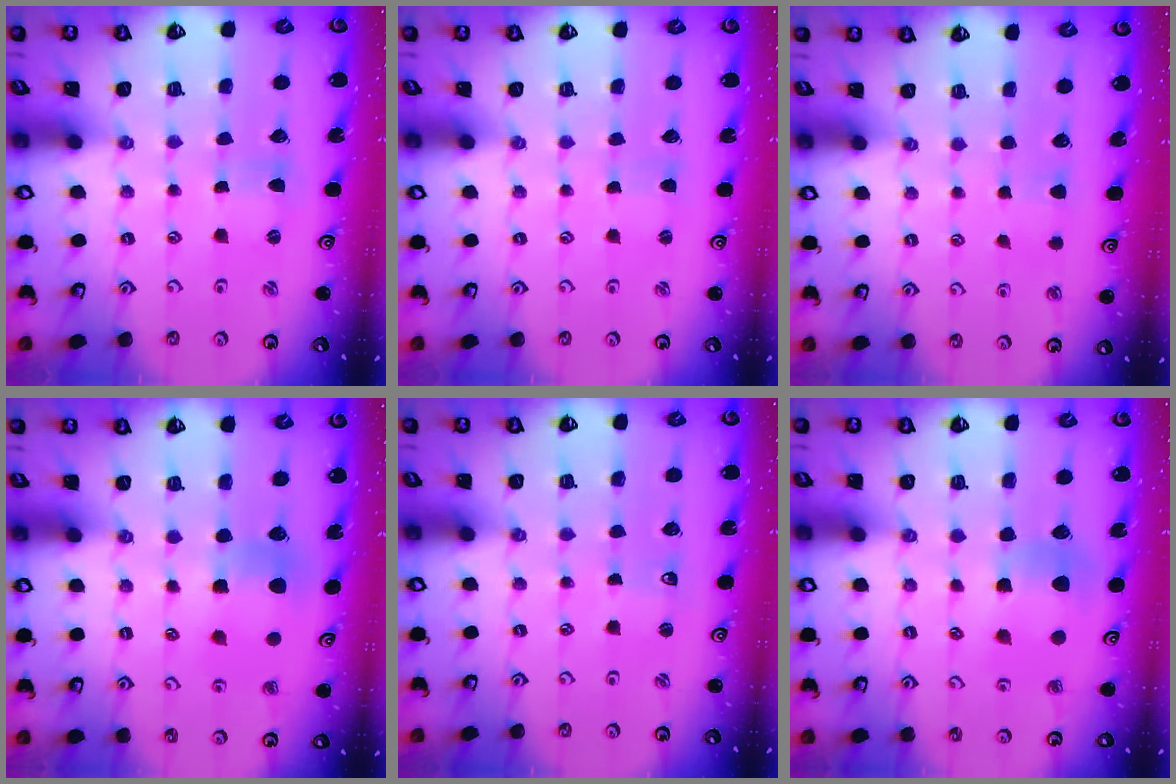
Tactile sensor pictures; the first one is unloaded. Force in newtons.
{"total": 1.7, "press": 1.6, "slide": 0.3}
{"total": 3.6, "press": 3.6, "slide": 0.5}
{"total": 7.8, "press": 7.8, "slide": 0.5}
{"total": 1.4, "press": 1.4, "slide": 0.0}
{"total": 7.8, "press": 7.8, "slide": 0.6}